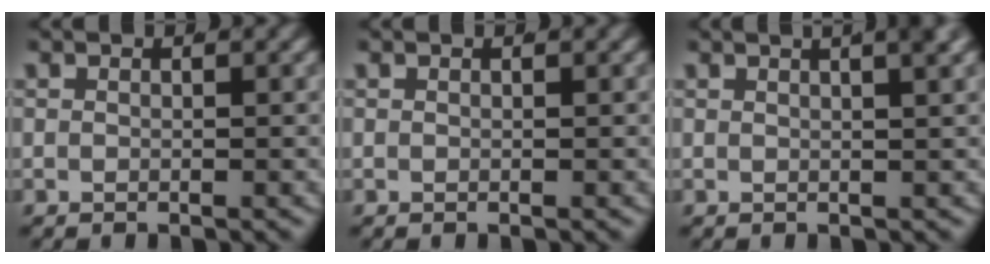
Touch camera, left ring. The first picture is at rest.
{"total": 0.0}
{"total": 4.2, "force": [2.3, 0.9, 3.4], "torque": [-0.029, 0.021, 0.028]}